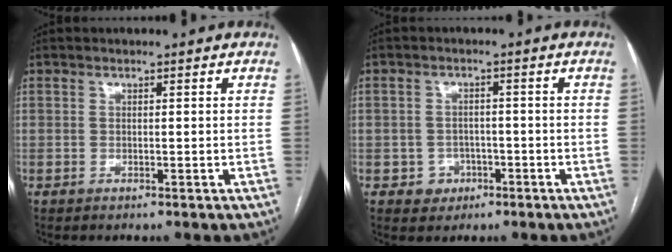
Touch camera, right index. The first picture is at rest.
{"total": 3.5, "force": [-1.4, 3.2, 0.4], "torque": [0.005, 0.013, -0.014]}